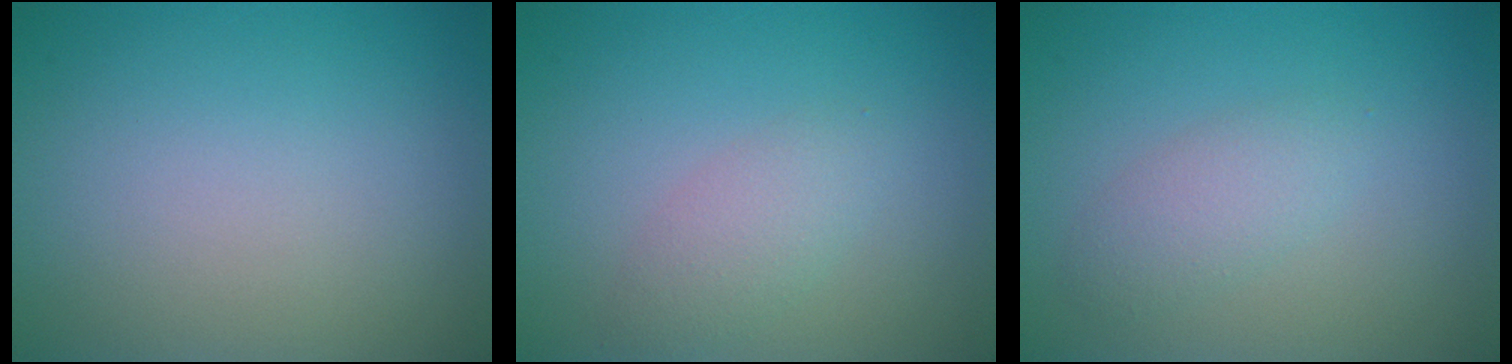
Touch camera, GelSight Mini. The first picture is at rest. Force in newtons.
{"total": 2.0, "press": 2.0, "slide": 0.1}
{"total": 2.0, "press": 2.0, "slide": 0.1}